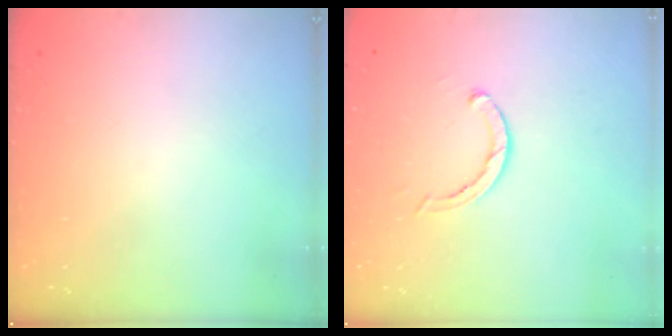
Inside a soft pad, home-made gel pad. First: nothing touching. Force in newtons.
{"total": 2.8, "press": 2.8, "slide": 0.2}